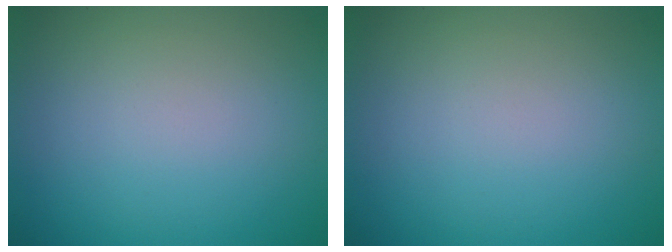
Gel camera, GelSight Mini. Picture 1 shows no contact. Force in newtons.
{"total": 0.0}